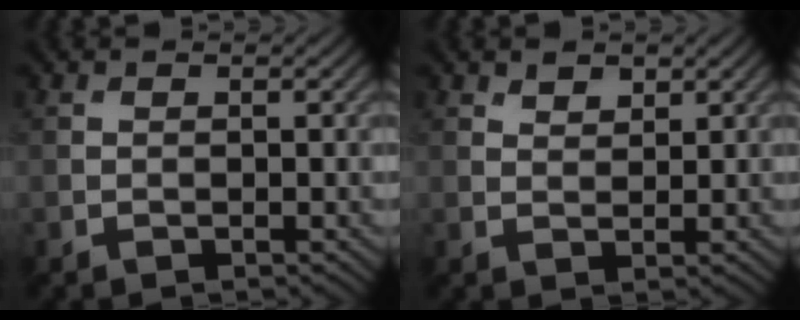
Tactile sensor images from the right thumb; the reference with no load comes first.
{"total": 1.8, "force": [1.4, 0.9, 0.7], "torque": [-0.015, -0.003, 0.028]}